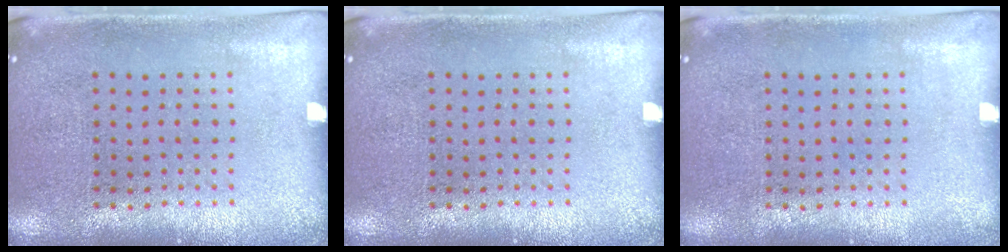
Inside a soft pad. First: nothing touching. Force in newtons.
{"total": 0.0}
{"total": 0.0}